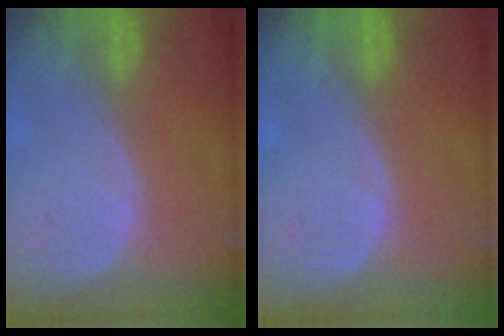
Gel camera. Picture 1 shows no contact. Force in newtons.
{"total": 0.0}